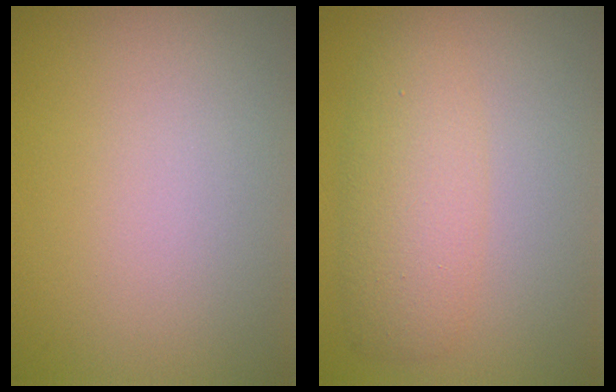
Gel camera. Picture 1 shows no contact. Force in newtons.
{"total": 4.1, "press": 4.1, "slide": 0.2}